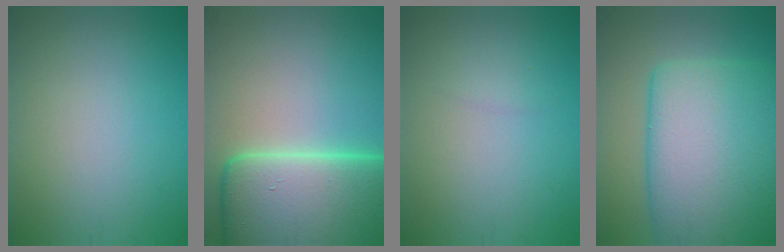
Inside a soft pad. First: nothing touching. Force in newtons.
{"total": 16.6, "press": 16.6, "slide": 1.6}
{"total": 0.8, "press": 0.8, "slide": 0.1}
{"total": 14.3, "press": 14.3, "slide": 0.9}